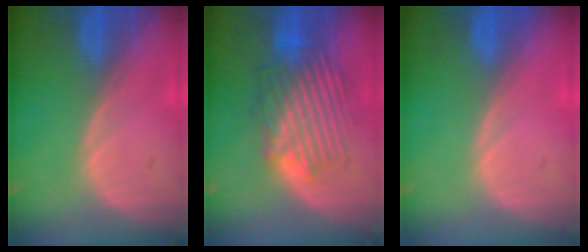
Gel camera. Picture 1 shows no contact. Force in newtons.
{"total": 9.0, "press": 8.6, "slide": 2.7}
{"total": 0.0}